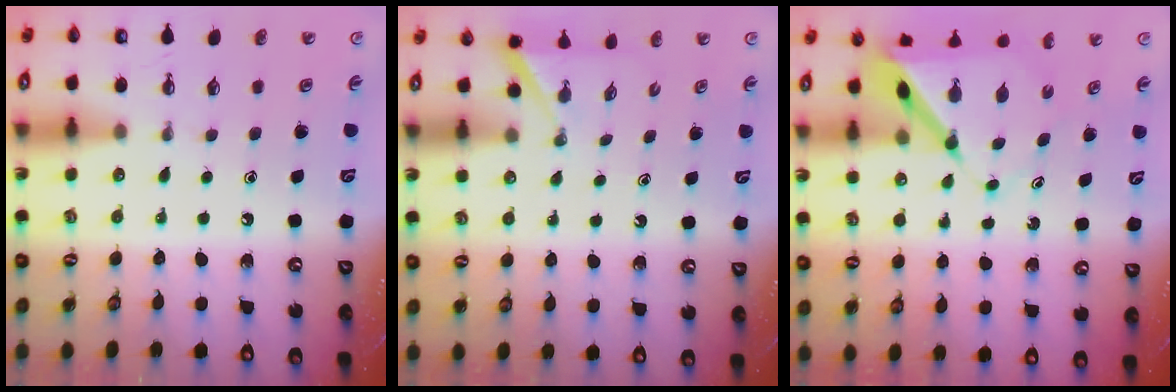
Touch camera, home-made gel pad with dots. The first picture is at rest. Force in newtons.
{"total": 1.2, "press": 1.2, "slide": 0.1}
{"total": 7.4, "press": 7.4, "slide": 0.6}